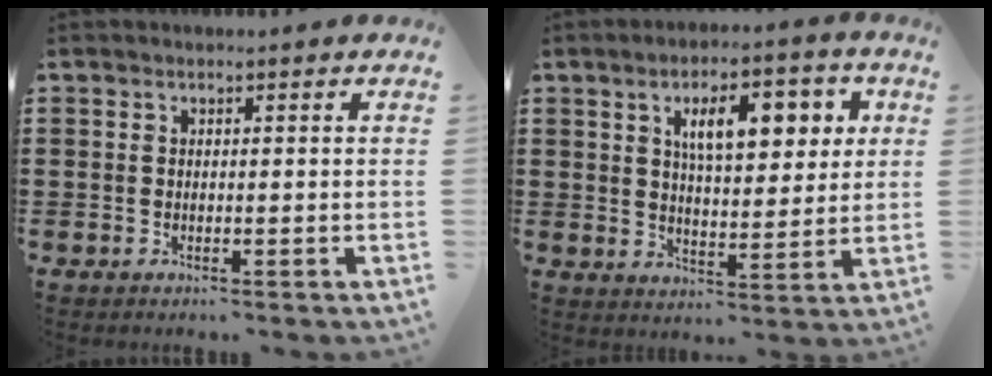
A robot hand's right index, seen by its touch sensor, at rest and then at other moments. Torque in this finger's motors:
{"motor_torque": [0.94, 0.23, 0.34, 0.17]}